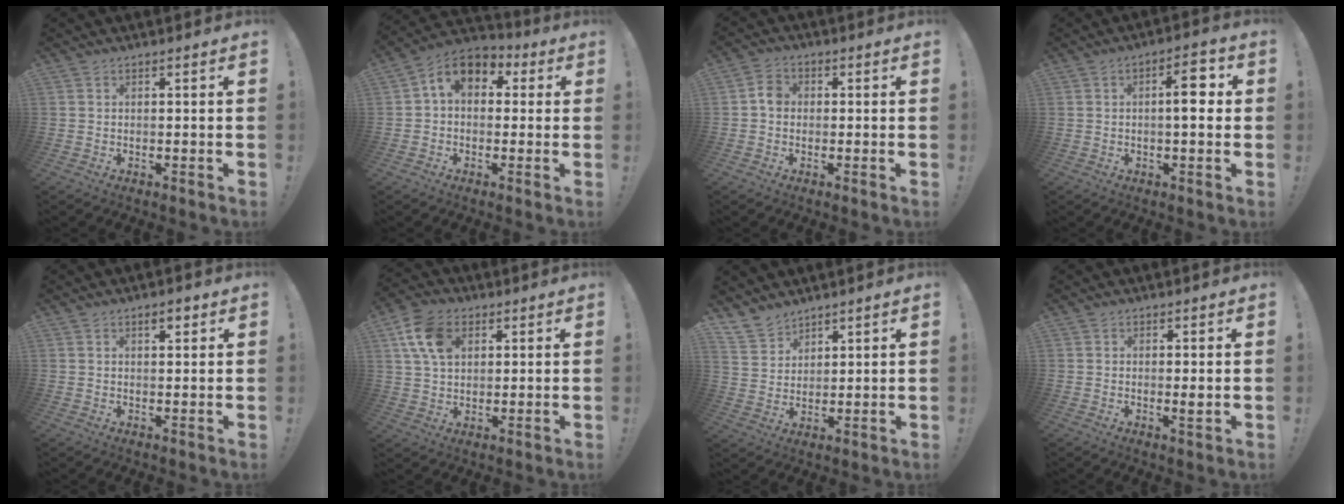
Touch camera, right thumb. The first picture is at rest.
{"total": 8.6, "force": [2.4, 6.3, 5.4], "torque": [-0.096, 0.013, 0.052]}
{"total": 3.9, "force": [-0.3, 3.2, 2.2], "torque": [-0.031, 0.011, -0.006]}
{"total": 7.7, "force": [1.0, 2.5, 7.2], "torque": [-0.093, 0.001, 0.005]}
{"total": 2.8, "force": [1.8, 1.0, 2.0], "torque": [-0.022, -0.006, 0.026]}
{"total": 12.2, "force": [4.8, 8.5, 7.3], "torque": [-0.130, 0.000, 0.096]}
{"total": 7.7, "force": [6.5, 4.1, 1.0], "torque": [-0.029, -0.045, 0.130]}
{"total": 1.9, "force": [0.3, 0.2, 1.8], "torque": [-0.016, -0.009, 0.001]}